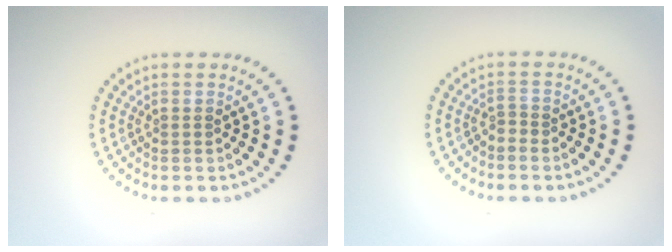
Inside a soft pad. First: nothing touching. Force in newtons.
{"total": 0.6, "press": 0.3, "slide": 0.5}